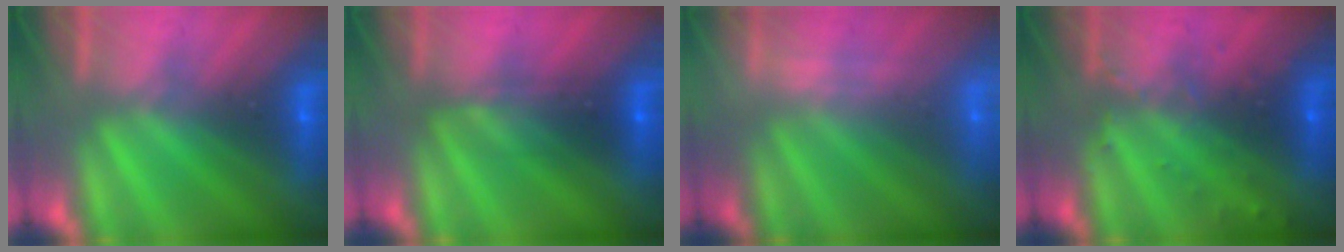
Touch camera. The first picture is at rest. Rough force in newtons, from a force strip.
{"total": 2.4}
{"total": 2.0}
{"total": 3.3}